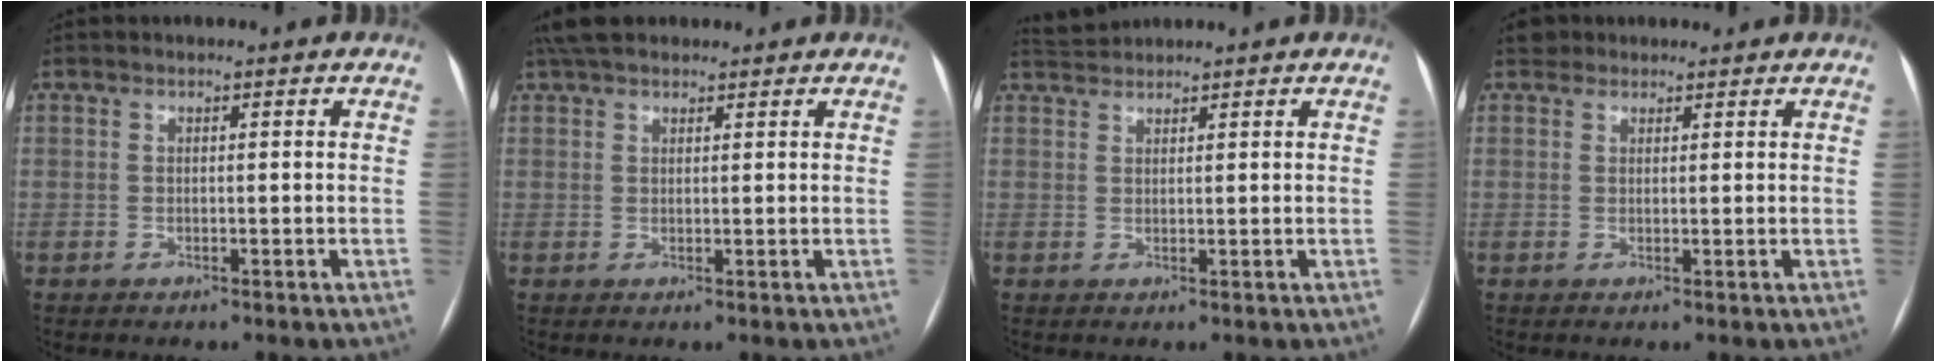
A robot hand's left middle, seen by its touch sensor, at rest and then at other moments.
{"total": 6.4, "force": [5.3, 2.4, 2.7], "torque": [-0.045, 0.037, 0.094]}
{"total": 2.6, "force": [2.5, -0.1, -0.2], "torque": [-0.007, 0.016, 0.054]}
{"total": 2.5, "force": [2.0, 1.6, 0.0], "torque": [0.009, 0.020, 0.027]}